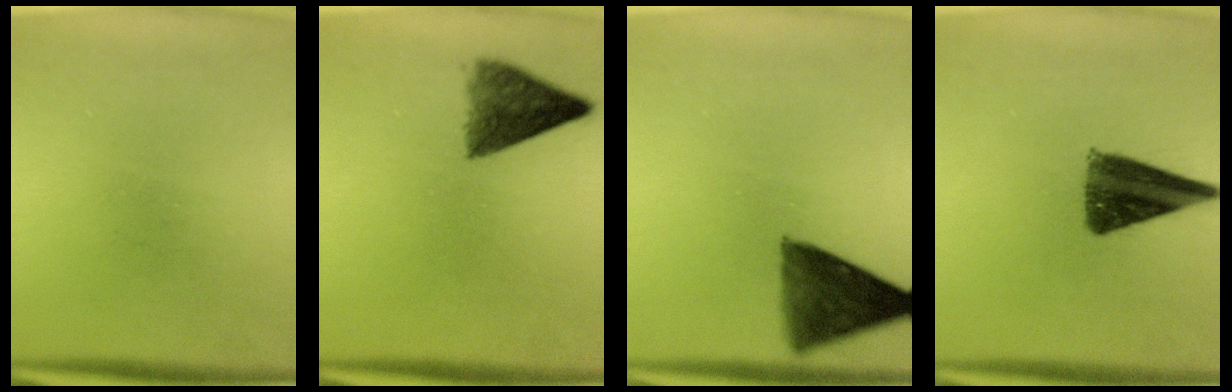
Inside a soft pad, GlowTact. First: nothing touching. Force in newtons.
{"total": 6.5}
{"total": 9.7}
{"total": 10.7}